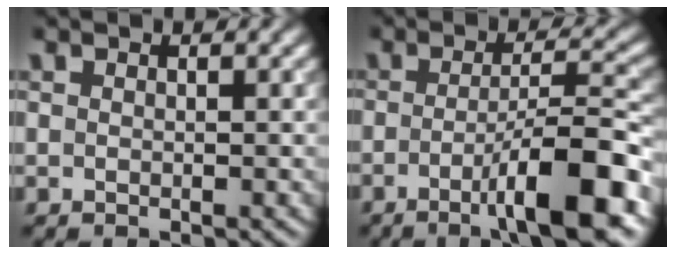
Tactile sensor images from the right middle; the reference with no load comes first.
{"total": 8.3, "force": [-3.6, 1.4, 7.3], "torque": [-0.104, 0.011, -0.062]}